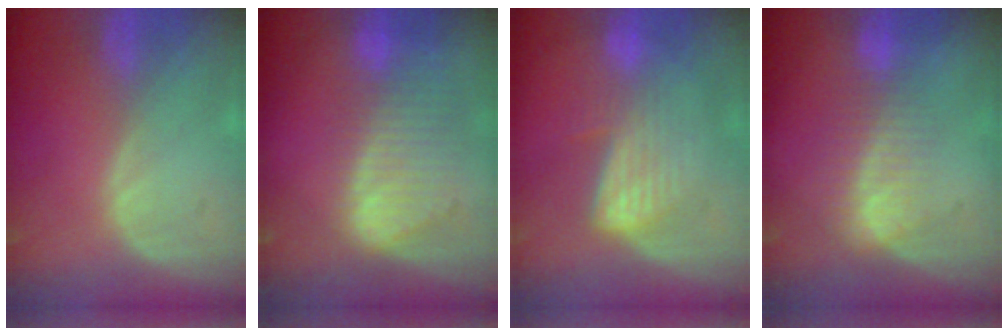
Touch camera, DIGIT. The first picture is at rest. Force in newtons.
{"total": 9.2, "press": 8.1, "slide": 4.4}
{"total": 6.7, "press": 6.3, "slide": 2.4}
{"total": 7.4, "press": 6.3, "slide": 3.8}